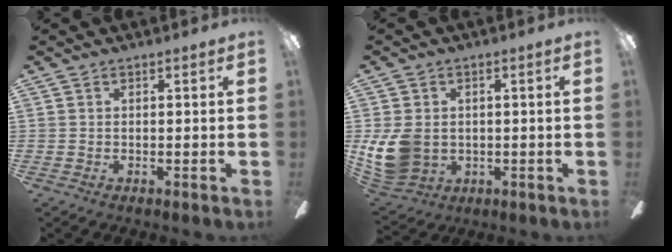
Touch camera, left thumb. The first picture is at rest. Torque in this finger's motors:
{"motor_torque": [1.05, 1.86, 0.88, -0.76, 0.07]}